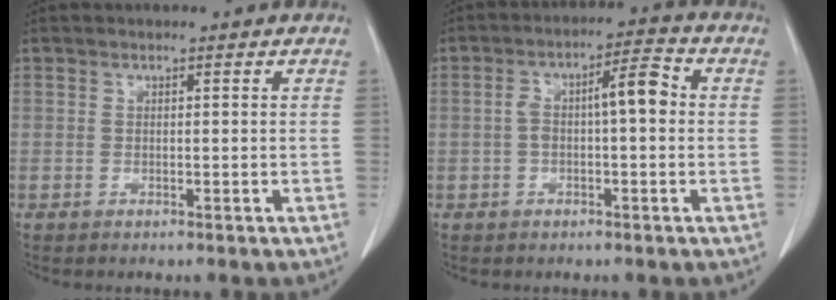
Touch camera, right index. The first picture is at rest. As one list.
[{"total": 6.7, "force": [0.2, 1.7, 6.5], "torque": [-0.116, 0.034, 0.005]}]